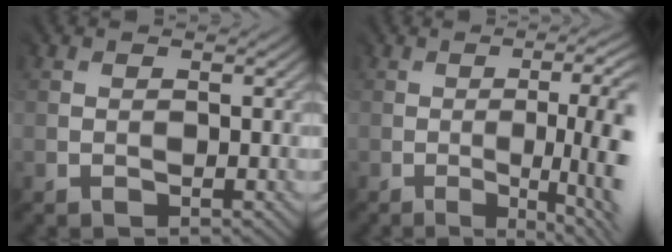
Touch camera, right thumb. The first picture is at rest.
{"total": 11.0, "force": [-2.4, 2.9, 10.3], "torque": [-0.112, 0.008, -0.029]}